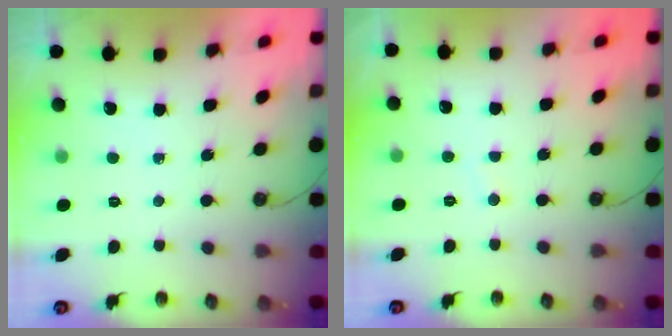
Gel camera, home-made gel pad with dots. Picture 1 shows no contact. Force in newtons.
{"total": 3.8, "press": 1.9, "slide": 3.3}